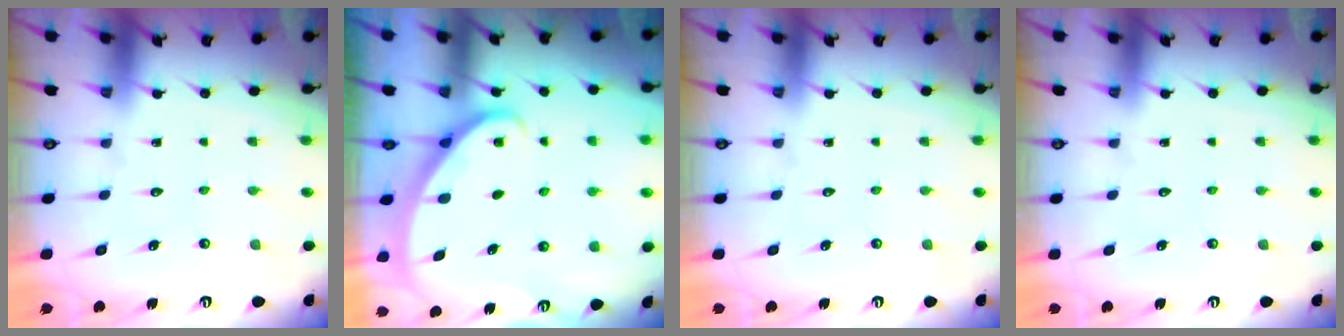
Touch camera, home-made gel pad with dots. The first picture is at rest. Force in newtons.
{"total": 2.1, "press": 2.1, "slide": 0.1}
{"total": 0.0}
{"total": 0.0}